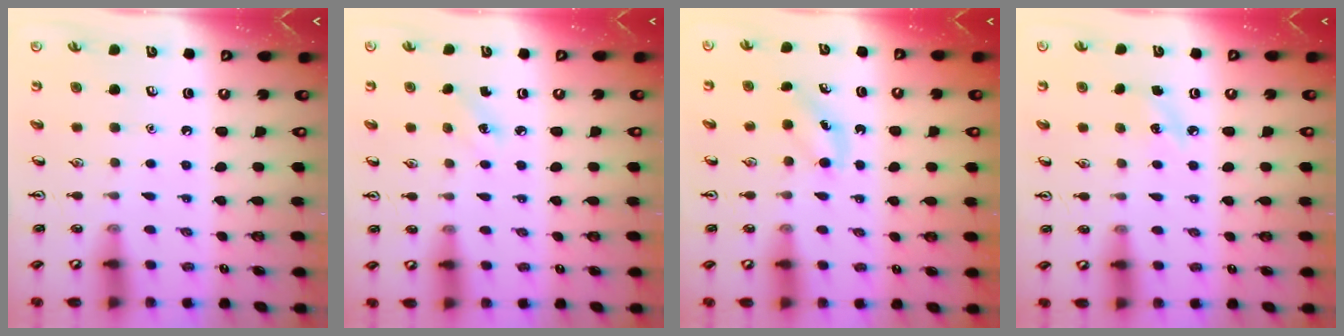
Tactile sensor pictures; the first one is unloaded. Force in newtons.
{"total": 2.5, "press": 2.3, "slide": 0.9}
{"total": 3.7, "press": 3.6, "slide": 1.0}
{"total": 5.0, "press": 4.7, "slide": 1.5}